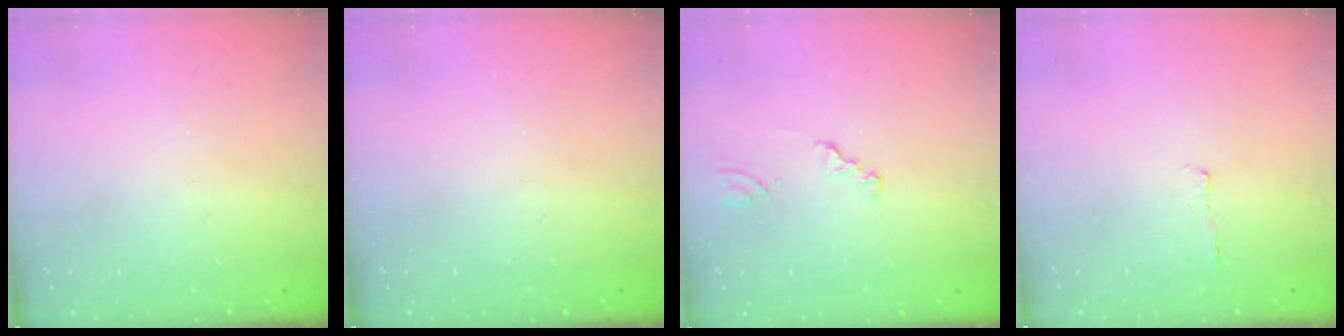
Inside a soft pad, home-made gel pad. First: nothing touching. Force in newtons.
{"total": 0.0}
{"total": 1.2, "press": 1.2, "slide": 0.1}
{"total": 2.9, "press": 2.8, "slide": 0.5}